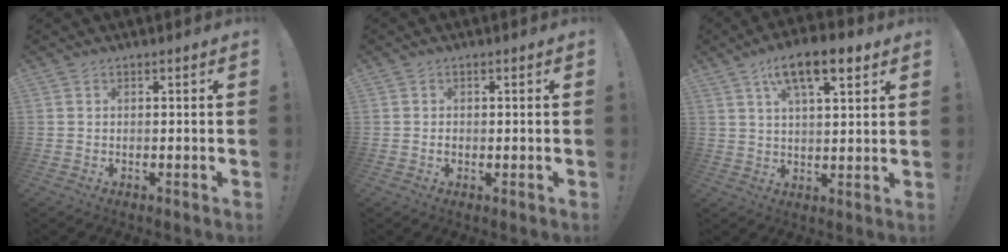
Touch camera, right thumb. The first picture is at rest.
{"total": 0.8, "force": [-0.4, 0.7, 0.2], "torque": [-0.010, 0.005, -0.007]}
{"total": 11.8, "force": [6.3, 4.4, 9.0], "torque": [-0.135, -0.021, 0.104]}